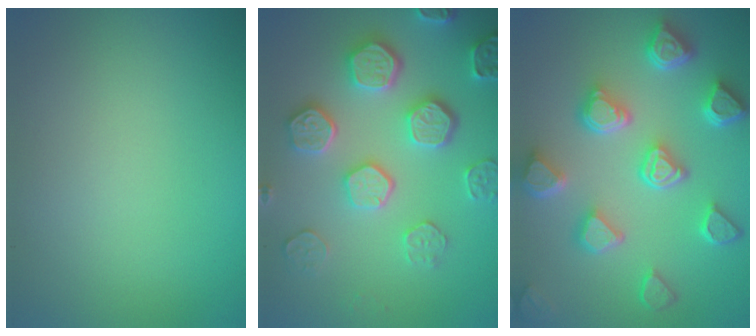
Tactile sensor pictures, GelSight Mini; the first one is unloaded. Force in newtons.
{"total": 5.1, "press": 5.0, "slide": 1.1}
{"total": 6.9, "press": 5.7, "slide": 3.9}